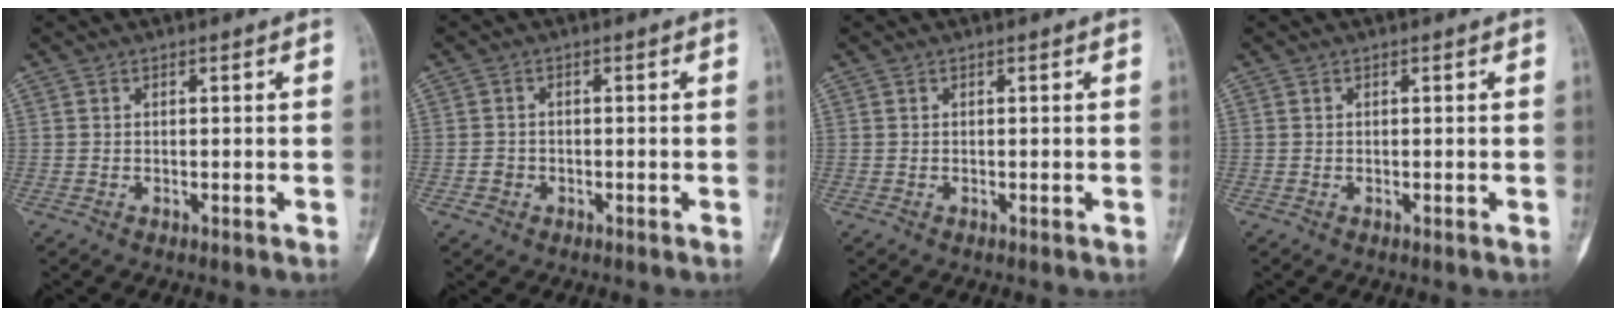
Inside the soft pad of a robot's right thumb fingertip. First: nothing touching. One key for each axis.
{"total": 2.0, "fx": -0.7, "fy": 1.8, "fz": 0.4, "tx": 0.004, "ty": 0.009, "tz": -0.012}
{"total": 0.0}
{"total": 0.0}